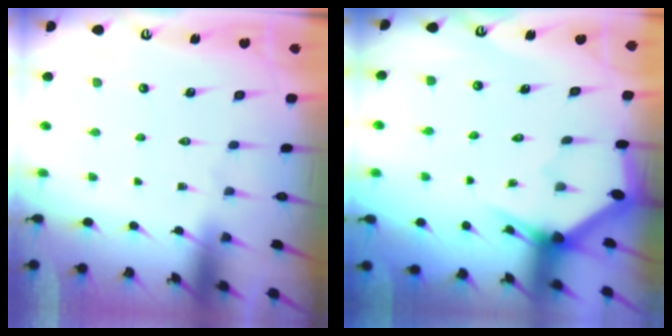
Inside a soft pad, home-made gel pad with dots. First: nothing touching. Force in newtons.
{"total": 3.0, "press": 3.0, "slide": 0.1}